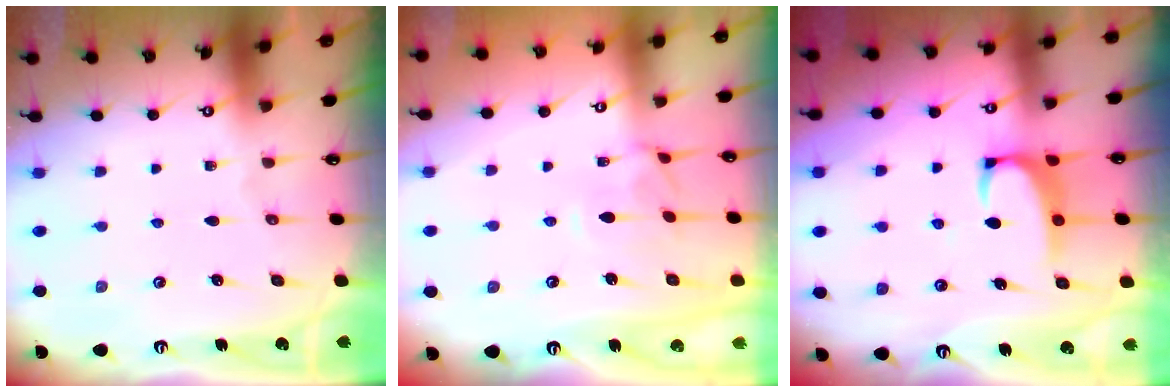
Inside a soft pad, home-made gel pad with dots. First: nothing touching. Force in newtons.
{"total": 2.2, "press": 2.1, "slide": 0.5}
{"total": 2.4, "press": 2.3, "slide": 0.8}